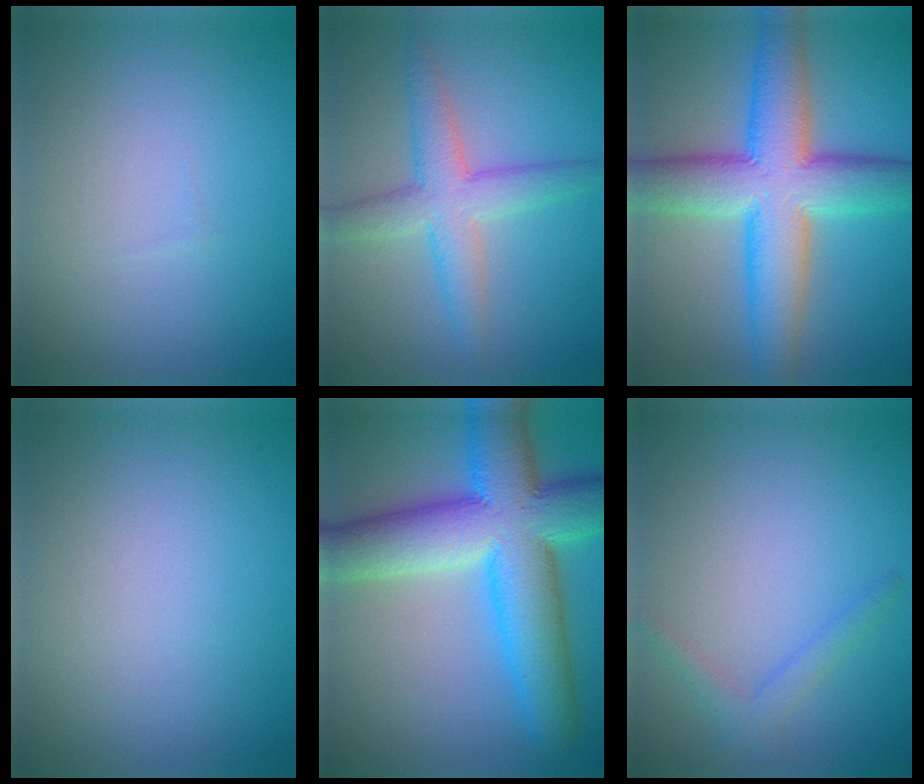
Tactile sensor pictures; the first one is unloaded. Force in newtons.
{"total": 4.1, "press": 4.1, "slide": 0.1}
{"total": 10.4, "press": 10.4, "slide": 0.4}
{"total": 0.0}
{"total": 12.9, "press": 12.9, "slide": 0.3}
{"total": 1.6, "press": 1.6, "slide": 0.1}